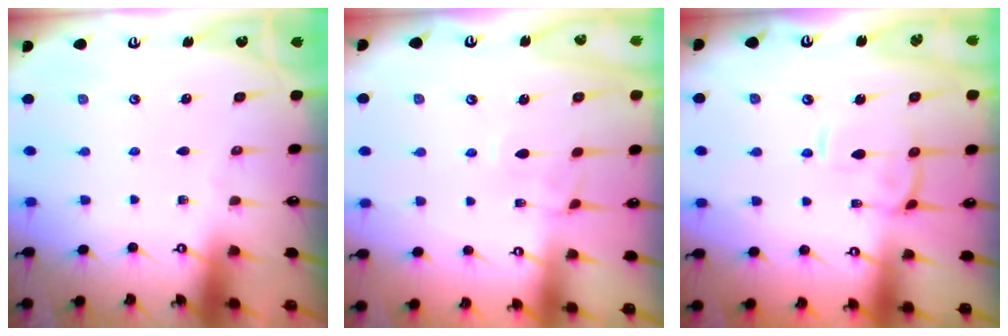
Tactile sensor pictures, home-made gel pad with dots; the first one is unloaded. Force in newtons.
{"total": 3.6, "press": 3.6, "slide": 0.3}
{"total": 2.7, "press": 2.6, "slide": 0.9}